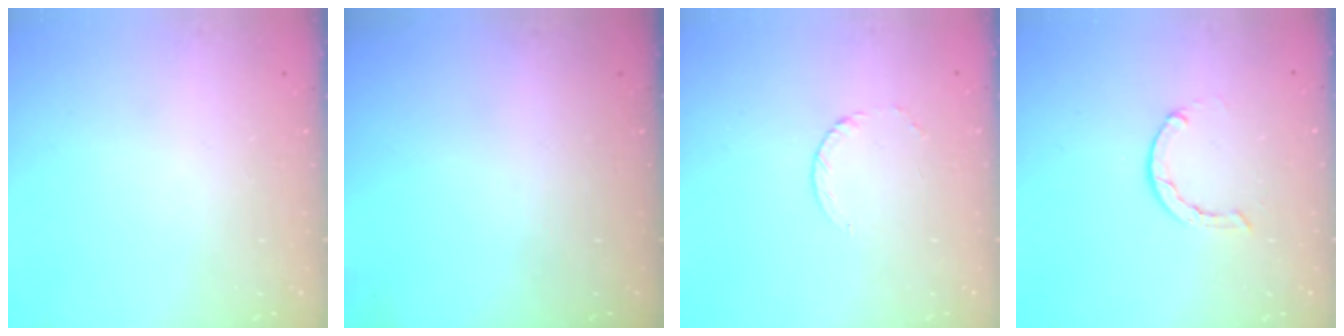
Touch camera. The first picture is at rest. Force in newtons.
{"total": 0.0}
{"total": 2.4, "press": 2.4, "slide": 0.3}
{"total": 2.1, "press": 2.1, "slide": 0.3}